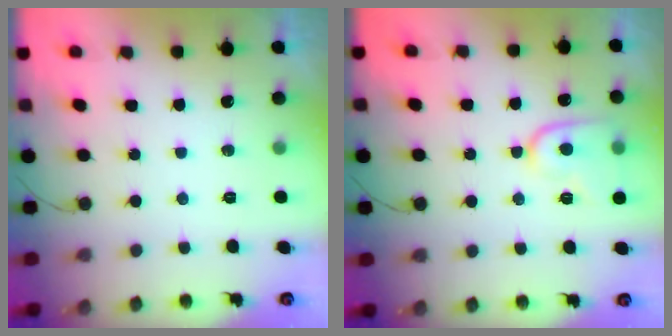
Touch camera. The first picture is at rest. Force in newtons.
{"total": 10.0, "press": 9.9, "slide": 1.0}